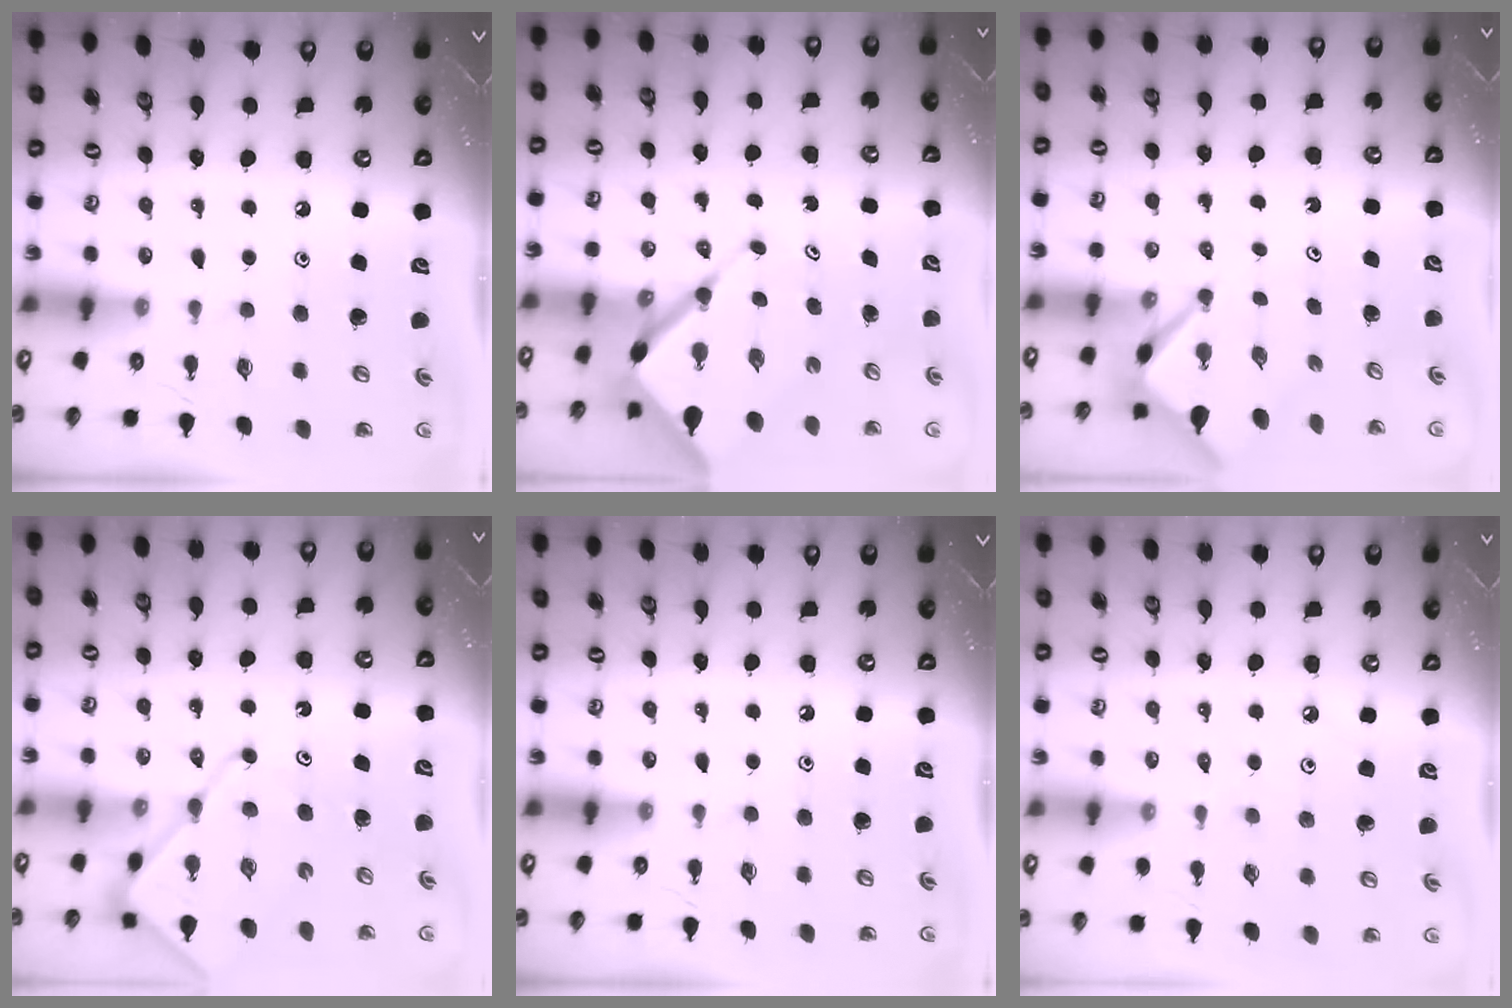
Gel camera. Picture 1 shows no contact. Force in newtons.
{"total": 10.6, "press": 10.6, "slide": 1.0}
{"total": 3.2, "press": 3.2, "slide": 0.2}
{"total": 10.7, "press": 10.6, "slide": 1.2}
{"total": 0.0}
{"total": 2.1, "press": 2.1, "slide": 0.4}